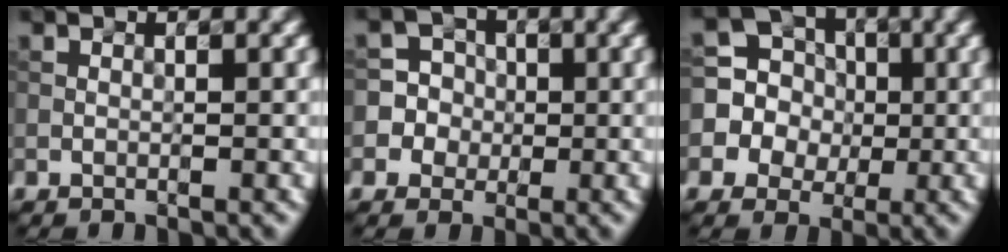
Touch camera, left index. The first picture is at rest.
{"total": 6.0, "force": [-0.4, 5.9, 0.9], "torque": [-0.010, 0.027, -0.014]}
{"total": 8.7, "force": [1.0, 8.2, 2.8], "torque": [-0.082, 0.033, -0.004]}